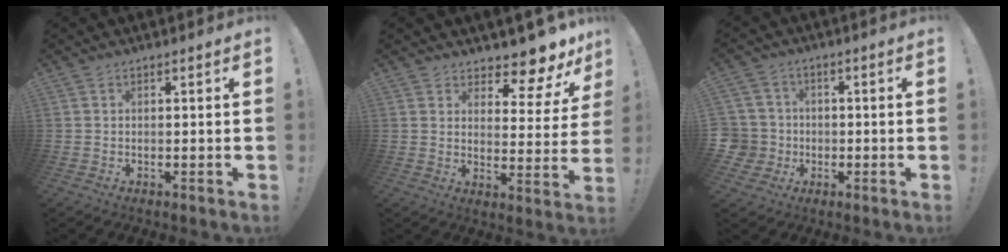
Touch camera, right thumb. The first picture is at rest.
{"total": 8.0, "force": [6.8, 2.3, 3.5], "torque": [-0.043, -0.071, 0.114]}
{"total": 7.0, "force": [-0.5, 6.9, 1.4], "torque": [-0.036, 0.008, -0.004]}